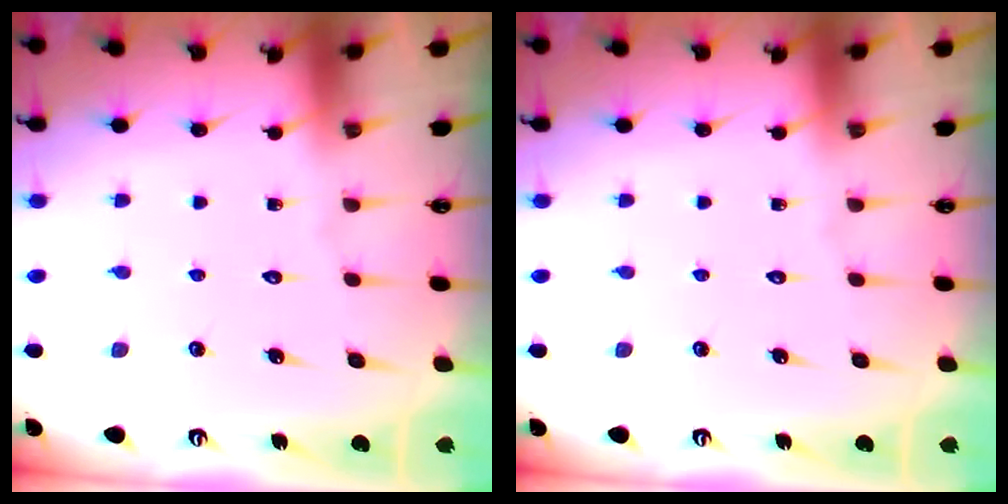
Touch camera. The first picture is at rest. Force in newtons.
{"total": 0.0}